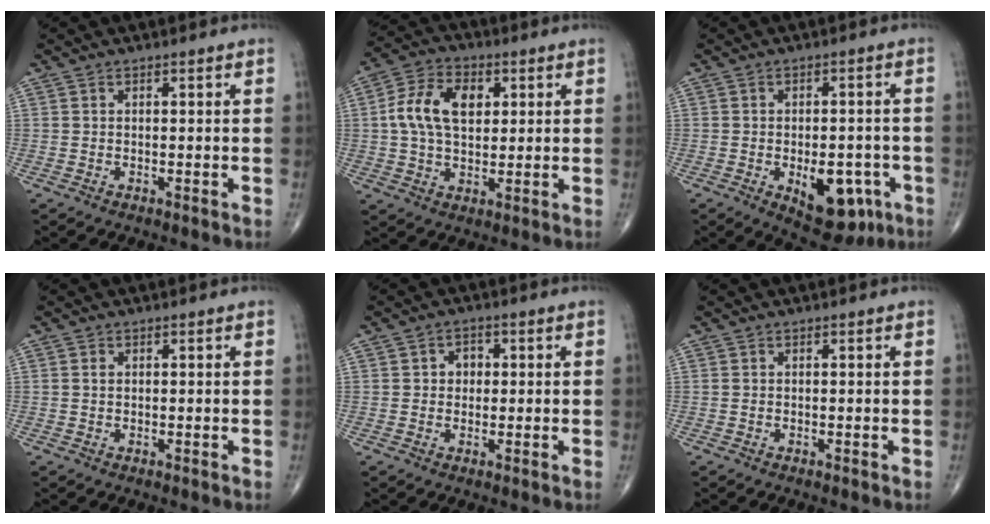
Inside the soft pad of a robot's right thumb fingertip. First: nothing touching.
{"total": 11.6, "force": [2.1, 7.4, 8.6], "torque": [-0.149, 0.010, 0.033]}
{"total": 13.2, "force": [-4.6, 7.2, 10.0], "torque": [-0.104, 0.015, -0.048]}
{"total": 0.7, "force": [0.2, 0.5, 0.4], "torque": [-0.011, 0.001, 0.004]}
{"total": 3.2, "force": [0.4, 2.7, 1.7], "torque": [-0.005, 0.005, 0.002]}
{"total": 0.0}